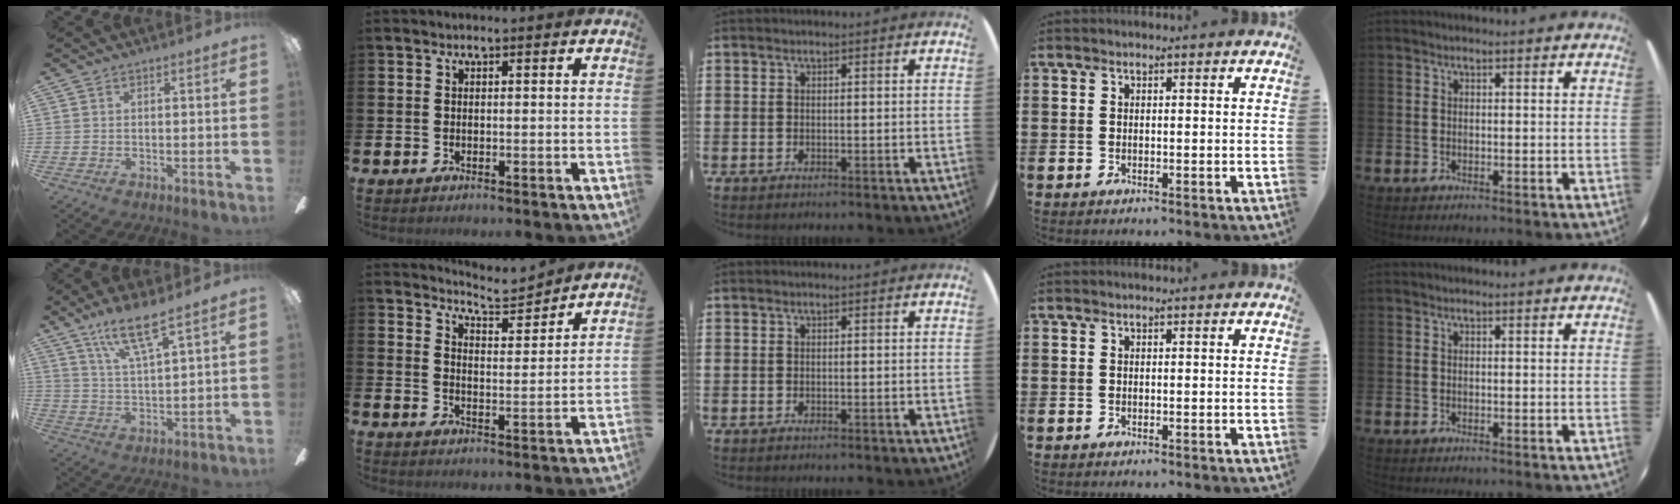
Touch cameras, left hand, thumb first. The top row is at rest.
{"thumb": {"total": 10.1, "force": [7.5, 1.6, 6.5], "torque": [-0.126, -0.033, 0.132]}, "index": {"total": 5.7, "force": [5.7, 0.4, 0.5], "torque": [-0.022, -0.037, 0.101]}}